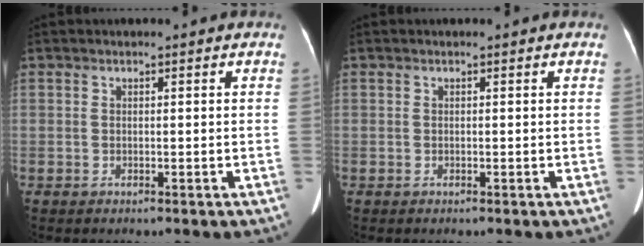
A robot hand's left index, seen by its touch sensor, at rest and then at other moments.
{"total": 0.0}